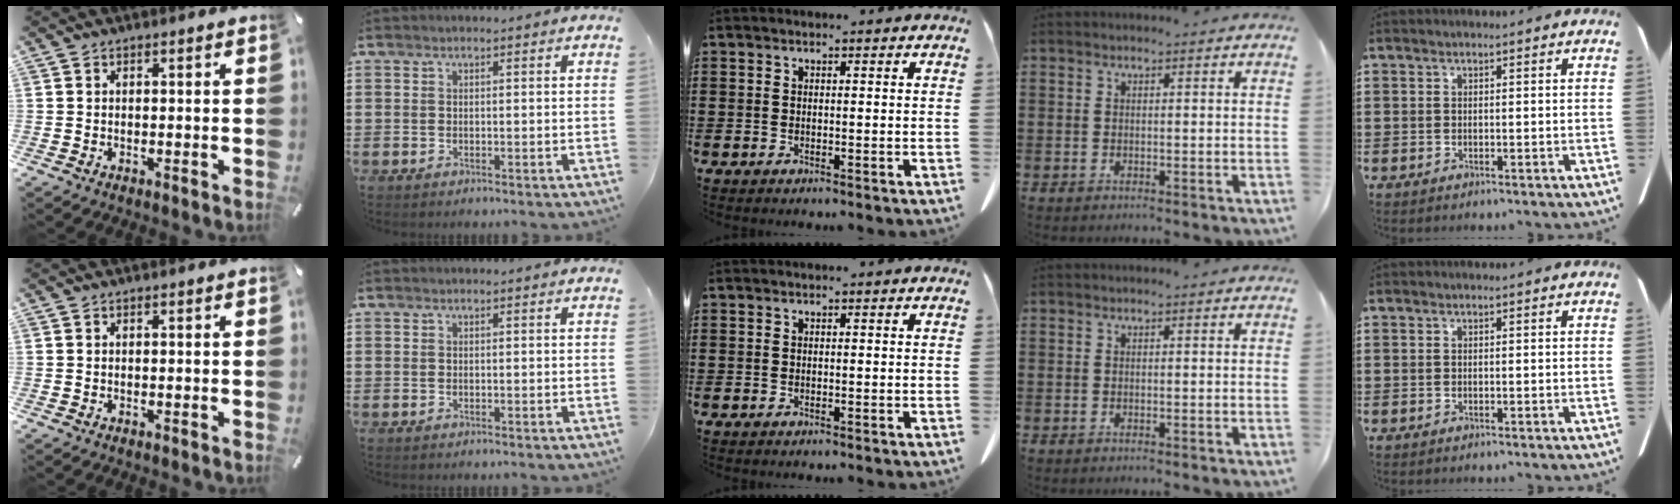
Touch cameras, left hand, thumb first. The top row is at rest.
{}